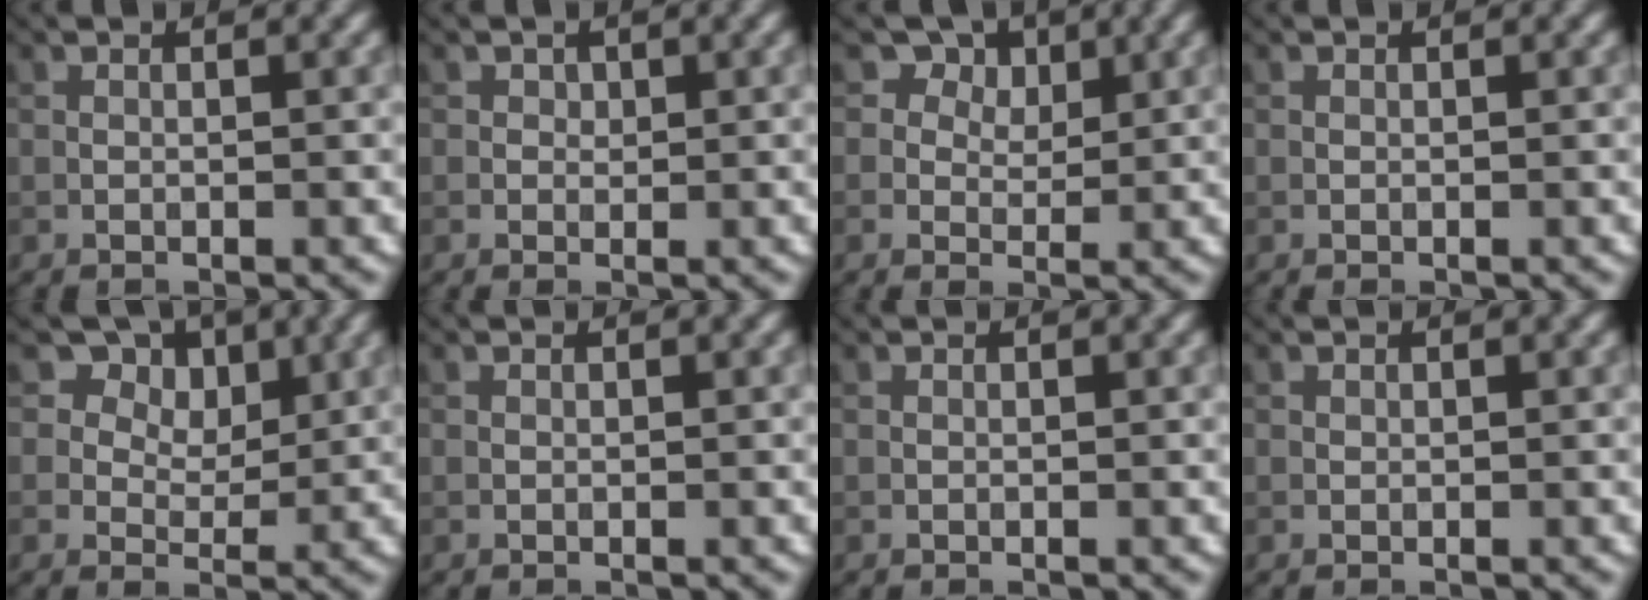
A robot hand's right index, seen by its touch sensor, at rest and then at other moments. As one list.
[{"total": 0.8, "force": [0.3, 0.7, 0.2], "torque": [-0.001, -0.005, 0.001]}, {"total": 4.5, "force": [2.5, 3.2, 1.9], "torque": [-0.034, -0.006, 0.027]}, {"total": 0.0}, {"total": 6.9, "force": [3.8, 4.8, 3.2], "torque": [-0.054, -0.003, 0.050]}, {"total": 0.0}, {"total": 0.0}, {"total": 0.0}]